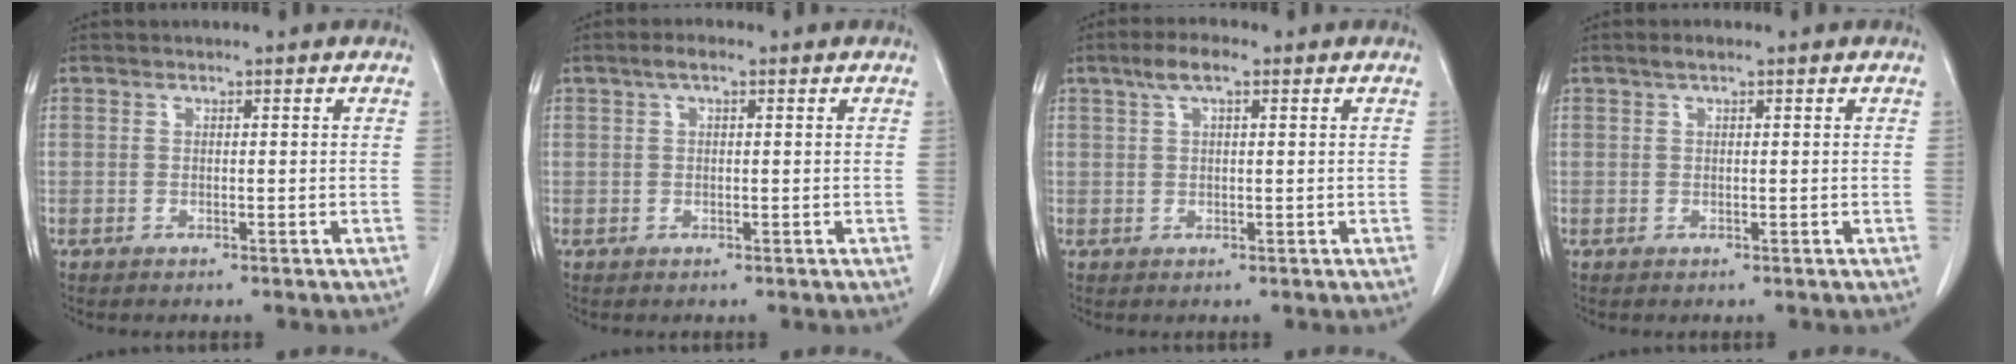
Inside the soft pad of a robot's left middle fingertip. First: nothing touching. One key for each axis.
{"total": 2.0, "fx": 1.1, "fy": 0.5, "fz": 1.6, "tx": -0.031, "ty": 0.011, "tz": 0.017}
{"total": 3.8, "fx": 2.1, "fy": 1.0, "fz": 3.0, "tx": -0.063, "ty": 0.014, "tz": 0.042}
{"total": 1.3, "fx": 0.9, "fy": 0.2, "fz": 0.9, "tx": -0.022, "ty": 0.007, "tz": 0.016}